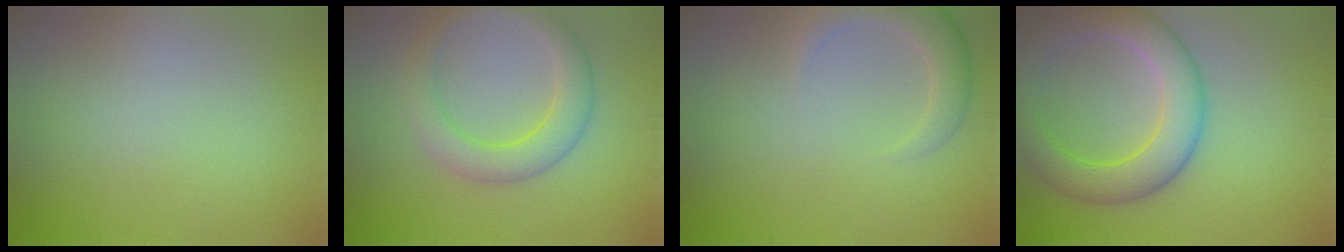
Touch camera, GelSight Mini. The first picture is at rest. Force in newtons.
{"total": 4.3, "press": 4.3, "slide": 0.2}
{"total": 3.6, "press": 3.5, "slide": 0.5}
{"total": 7.1, "press": 7.1, "slide": 0.2}